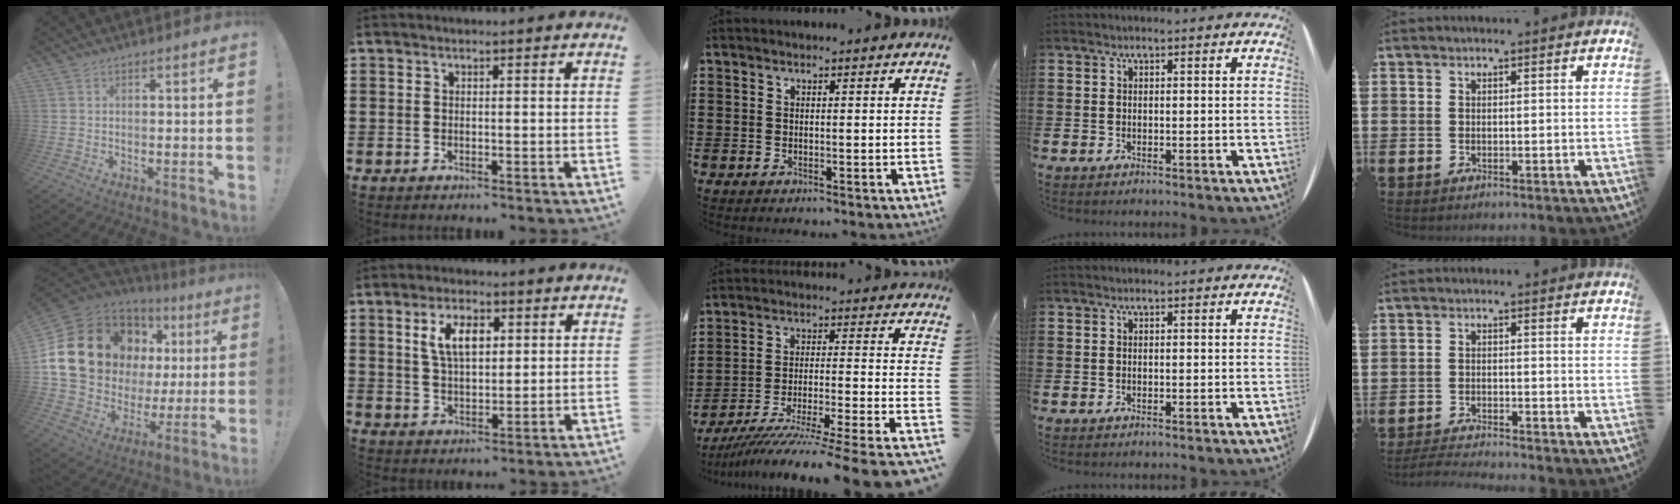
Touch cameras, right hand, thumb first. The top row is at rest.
{"thumb": {"total": 22.7, "force": [8.4, 16.3, 13.4], "torque": [-0.242, -0.042, 0.191]}, "index": {"total": 6.1, "force": [2.1, 3.1, 4.8], "torque": [-0.098, 0.010, 0.032]}, "middle": {"total": 8.6, "force": [-7.3, -0.9, 4.5], "torque": [-0.068, -0.016, -0.146]}, "little": {"total": 2.4, "force": [-2.4, -0.2, 0.3], "torque": [-0.005, 0.003, -0.049]}}